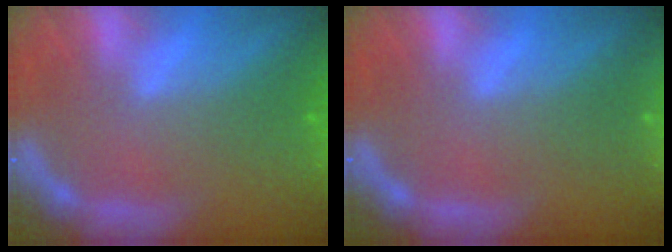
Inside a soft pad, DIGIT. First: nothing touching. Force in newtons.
{"total": 3.0}